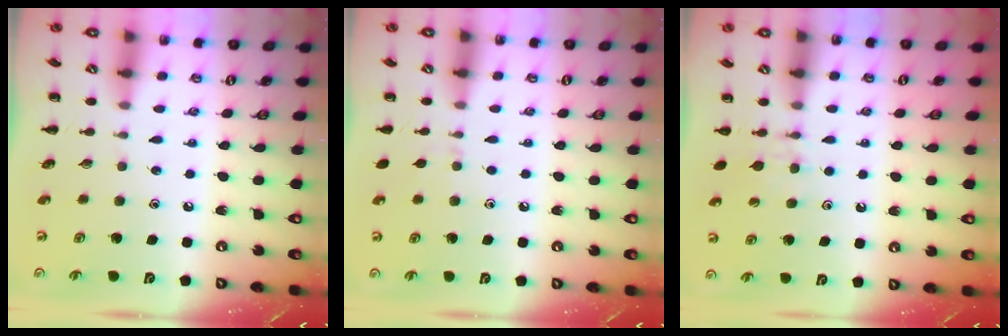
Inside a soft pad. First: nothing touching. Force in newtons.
{"total": 5.8, "press": 5.4, "slide": 2.3}
{"total": 5.2, "press": 4.8, "slide": 2.0}